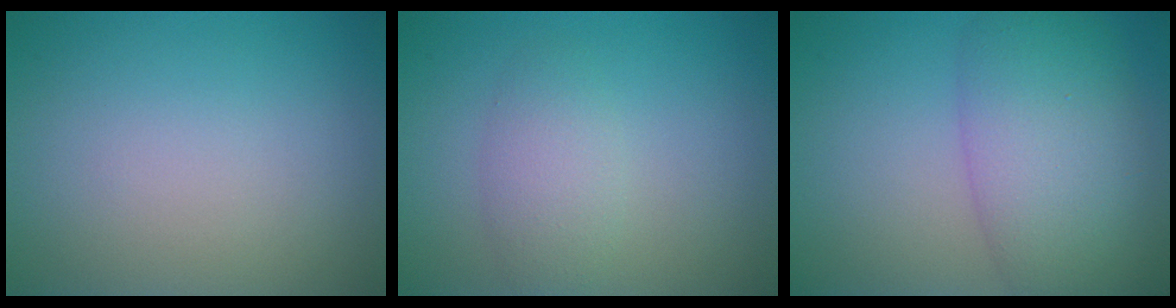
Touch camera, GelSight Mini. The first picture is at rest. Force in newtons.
{"total": 2.6, "press": 2.6, "slide": 0.0}
{"total": 7.9, "press": 7.9, "slide": 0.3}